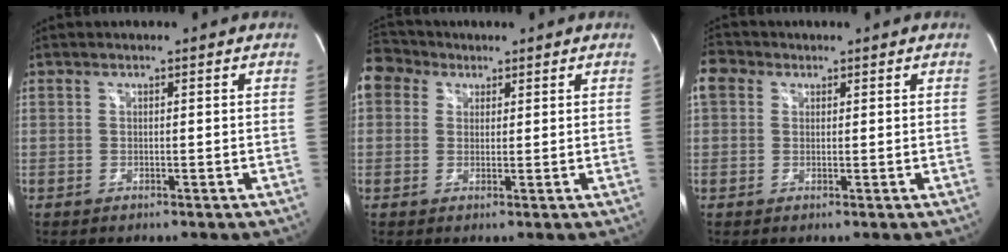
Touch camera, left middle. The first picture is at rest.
{"total": 6.1, "force": [3.7, 4.7, 1.5], "torque": [-0.034, 0.040, 0.076]}
{"total": 3.8, "force": [1.7, 3.0, 1.6], "torque": [-0.046, 0.025, 0.033]}